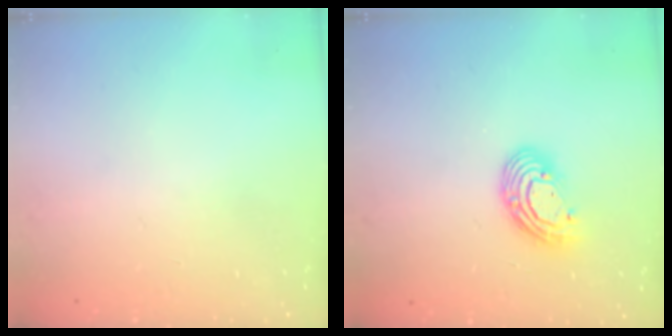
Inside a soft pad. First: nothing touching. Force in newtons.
{"total": 10.1, "press": 10.0, "slide": 1.1}